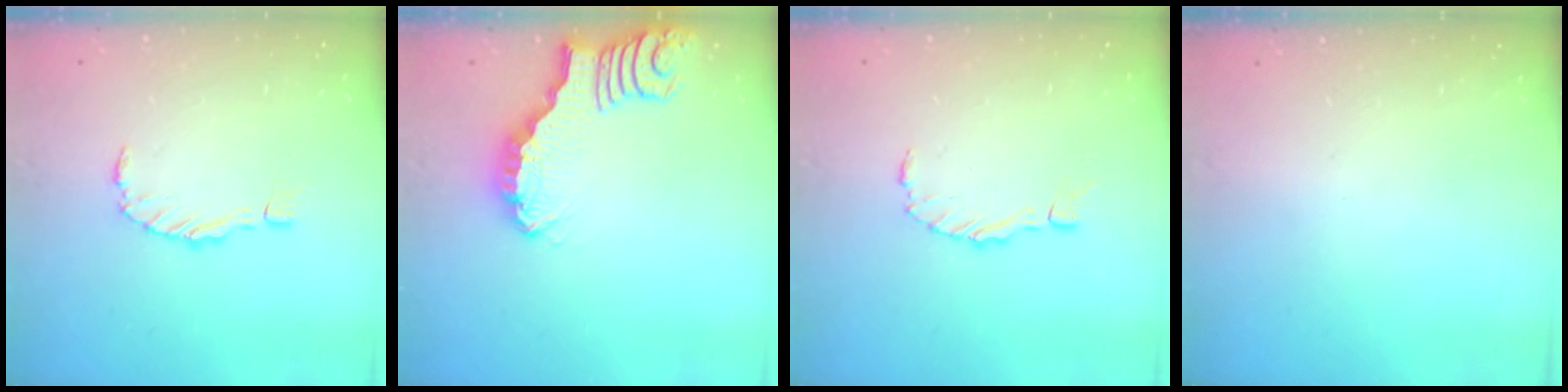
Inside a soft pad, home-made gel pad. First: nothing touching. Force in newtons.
{"total": 2.7, "press": 2.7, "slide": 0.4}
{"total": 0.0}
{"total": 0.0}